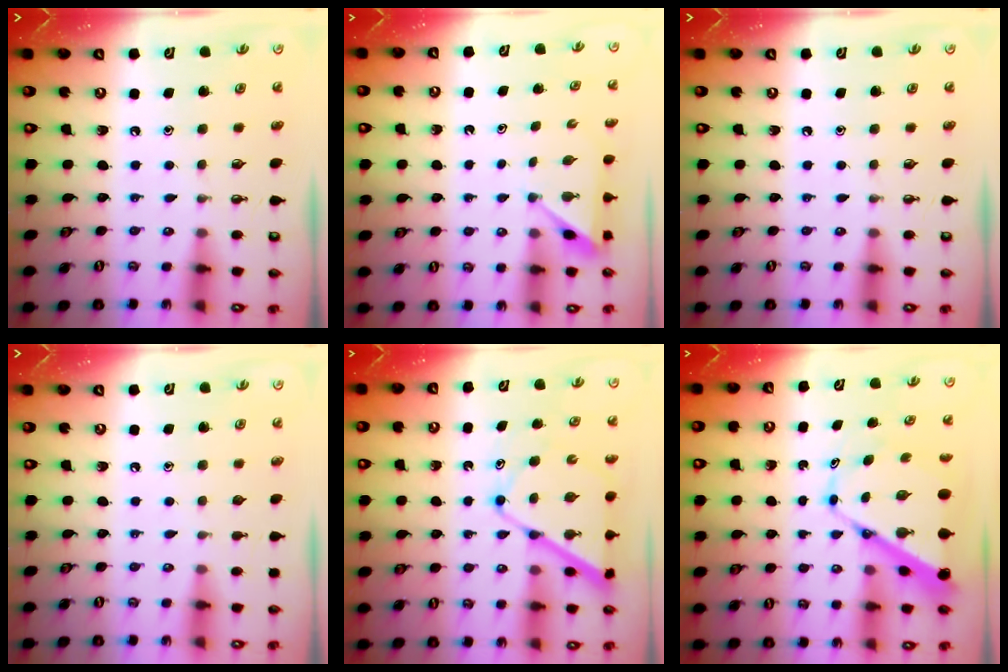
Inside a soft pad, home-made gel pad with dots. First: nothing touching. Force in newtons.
{"total": 2.7, "press": 2.7, "slide": 0.3}
{"total": 0.0}
{"total": 0.0}
{"total": 10.7, "press": 10.6, "slide": 1.0}
{"total": 10.8, "press": 10.8, "slide": 1.1}